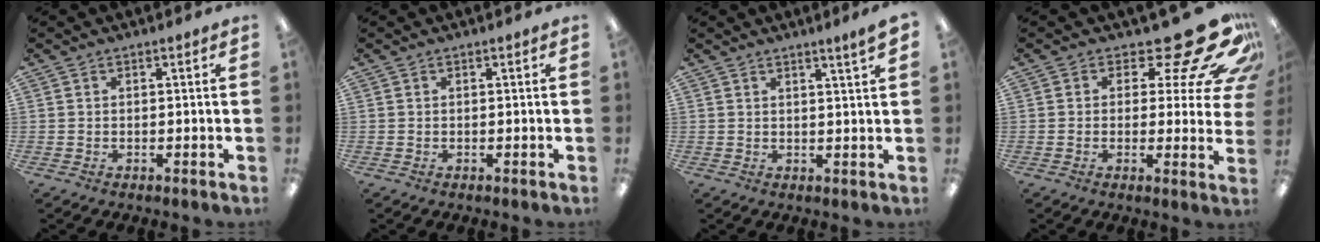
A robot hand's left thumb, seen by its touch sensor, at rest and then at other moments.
{"total": 0.0}
{"total": 3.1, "force": [2.5, -0.5, 1.9], "torque": [-0.032, -0.016, 0.040]}
{"total": 16.7, "force": [11.1, 5.7, 11.0], "torque": [-0.130, -0.094, 0.178]}